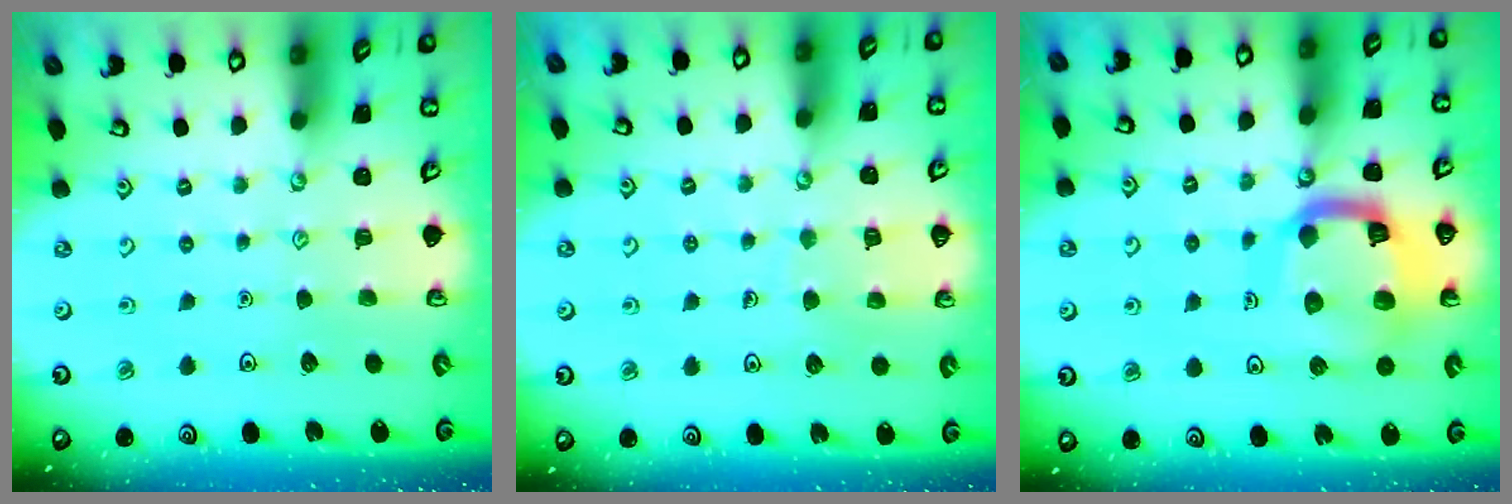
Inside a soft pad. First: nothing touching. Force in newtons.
{"total": 6.8, "press": 6.7, "slide": 0.5}
{"total": 15.6, "press": 15.6, "slide": 1.6}